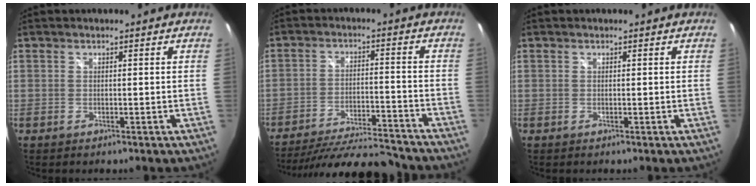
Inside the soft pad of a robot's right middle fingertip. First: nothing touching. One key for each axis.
{"total": 20.0, "fx": -18.2, "fy": 2.8, "fz": 7.6, "tx": -0.146, "ty": -0.019, "tz": -0.265}
{"total": 0.0}